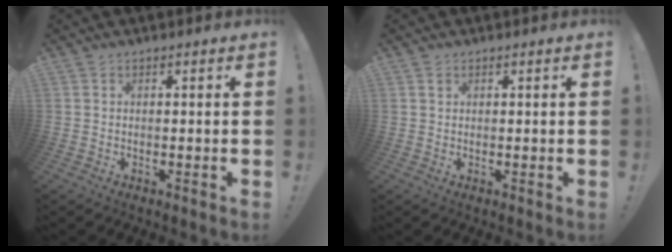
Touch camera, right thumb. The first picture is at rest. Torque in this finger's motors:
{"motor_torque": [0.11, 0.03, 0.02, 0.14, -0.12]}